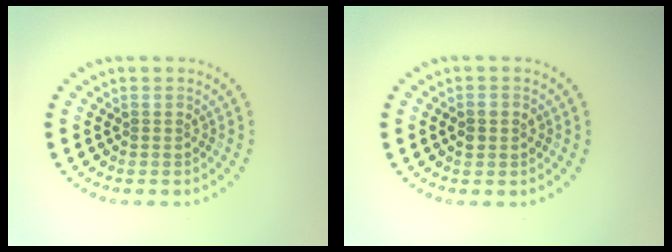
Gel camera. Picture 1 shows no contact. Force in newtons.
{"total": 1.3, "press": 1.3, "slide": 0.1}